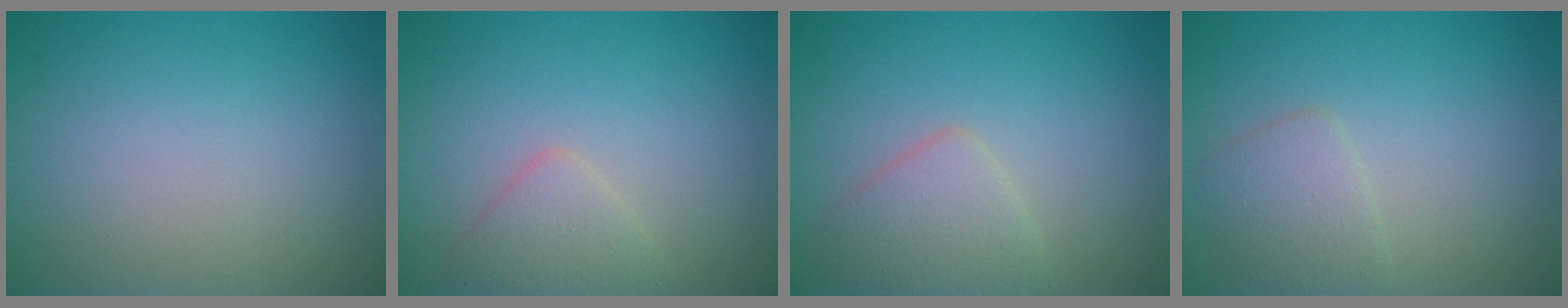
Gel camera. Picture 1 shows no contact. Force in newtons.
{"total": 2.1, "press": 2.1, "slide": 0.2}
{"total": 2.9, "press": 2.9, "slide": 0.1}
{"total": 2.3, "press": 2.3, "slide": 0.0}